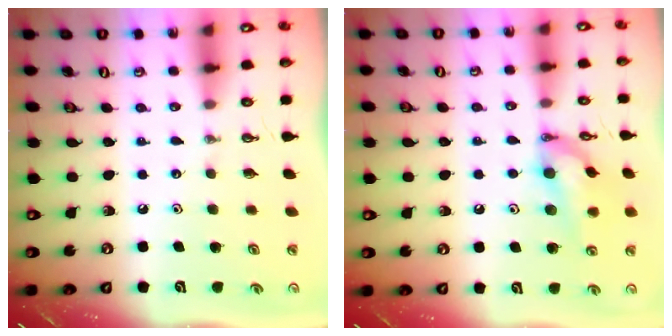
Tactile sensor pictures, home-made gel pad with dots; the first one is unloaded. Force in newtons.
{"total": 14.2, "press": 13.4, "slide": 4.6}